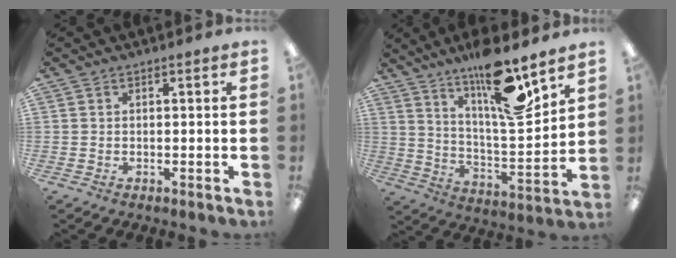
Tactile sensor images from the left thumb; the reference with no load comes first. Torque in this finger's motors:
{"motor_torque": [0.44, 0.37, 1.67, -1.10, 0.31]}